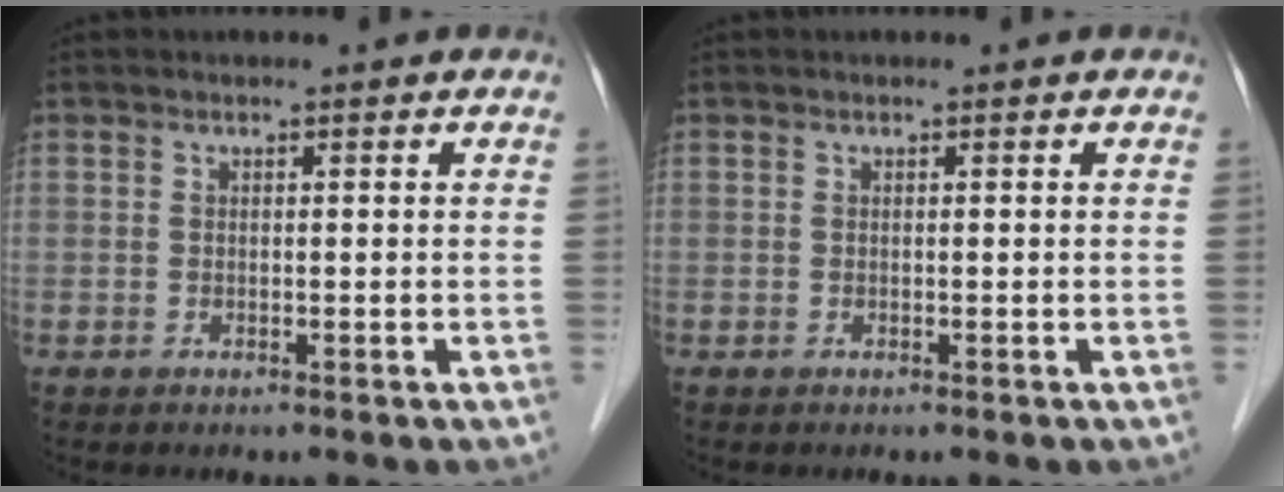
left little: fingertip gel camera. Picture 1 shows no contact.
{"total": 0.0}